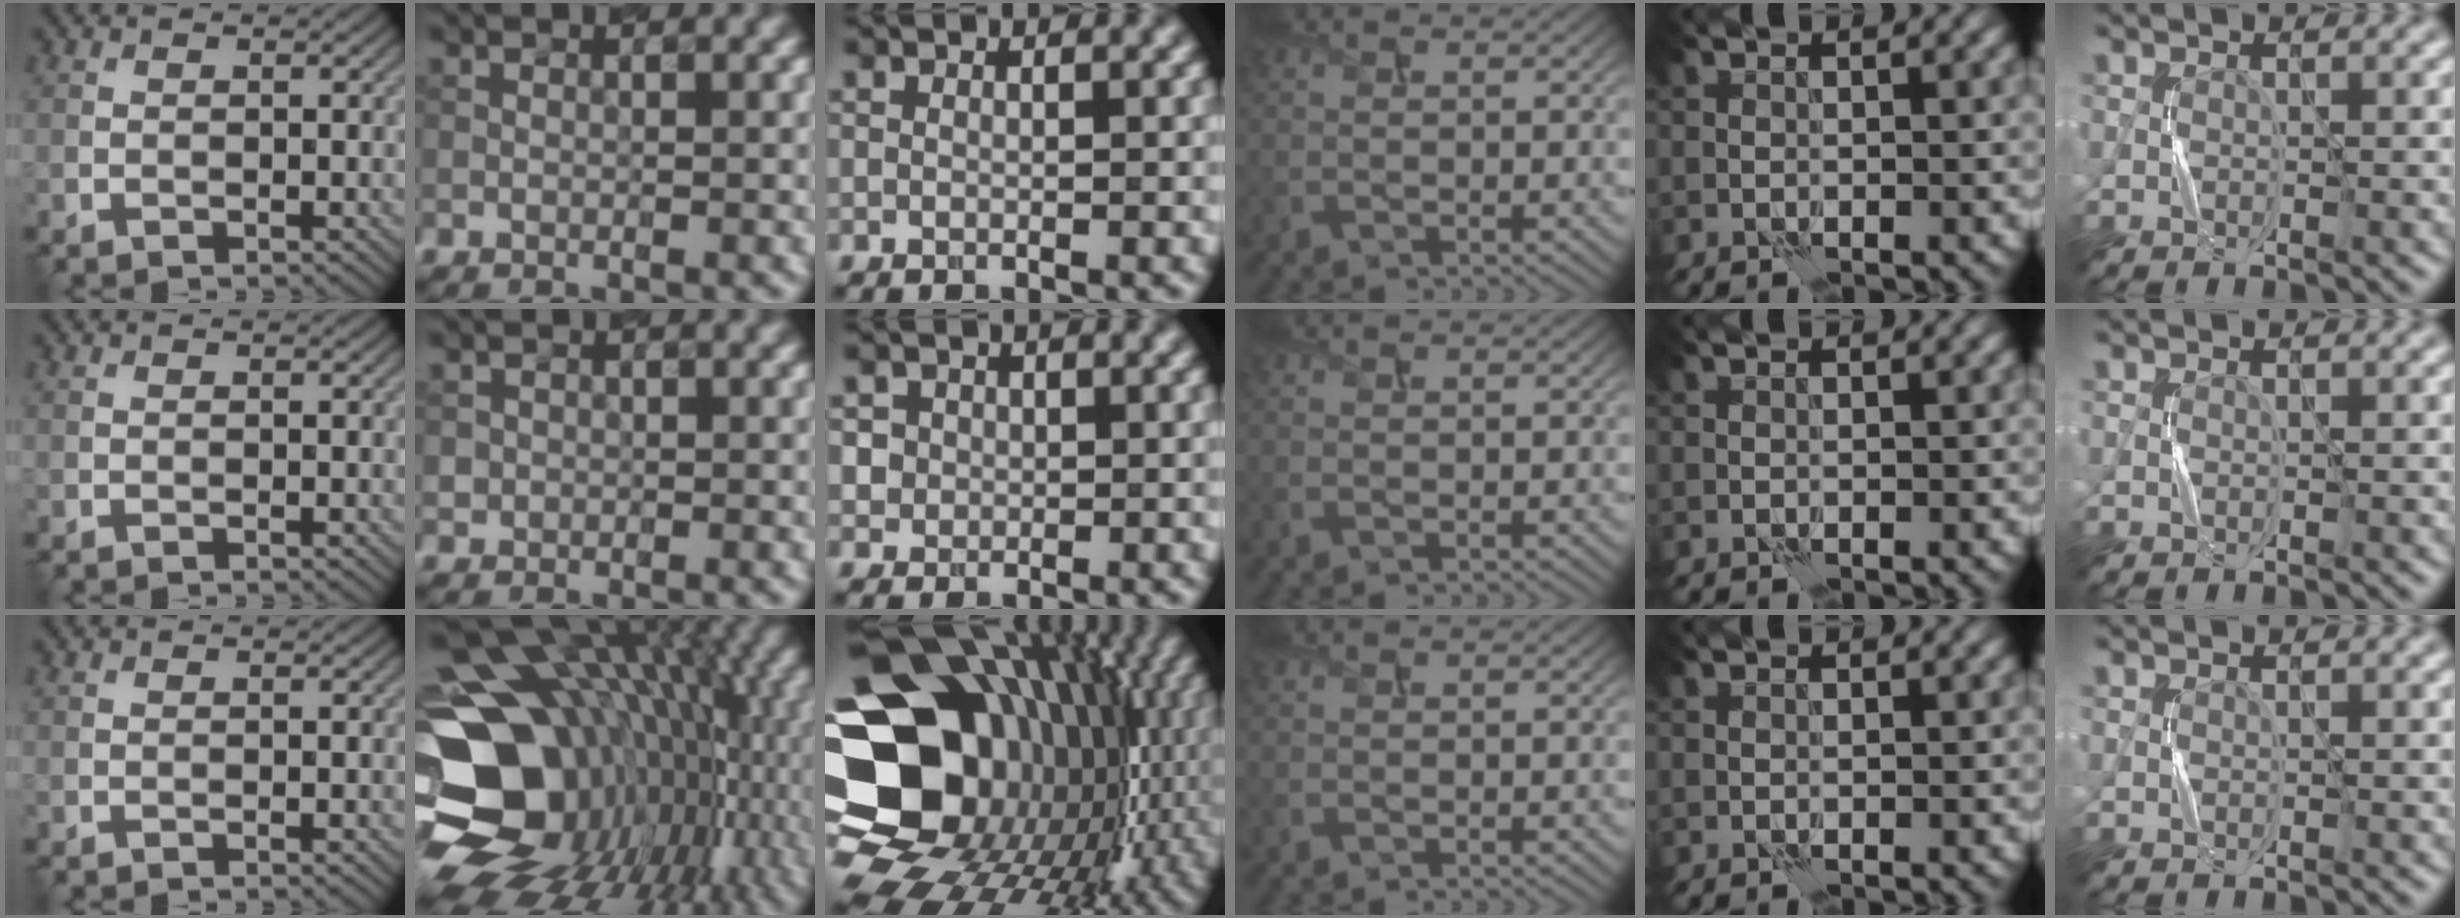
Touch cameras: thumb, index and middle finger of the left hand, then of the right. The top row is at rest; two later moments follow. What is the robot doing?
{"motion": "press", "object": "button"}